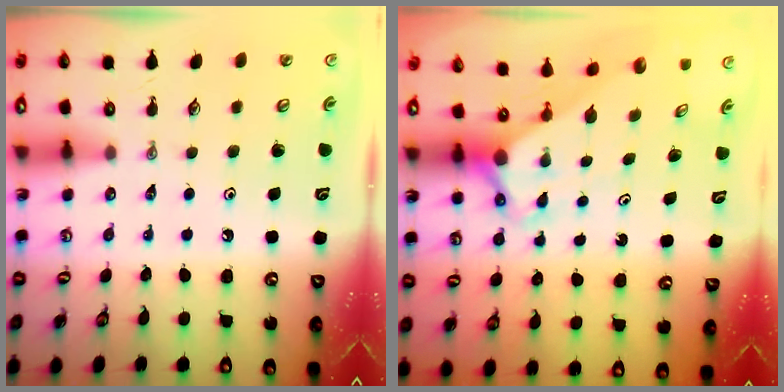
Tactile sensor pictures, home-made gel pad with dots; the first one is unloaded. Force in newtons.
{"total": 3.1, "press": 3.1, "slide": 0.3}